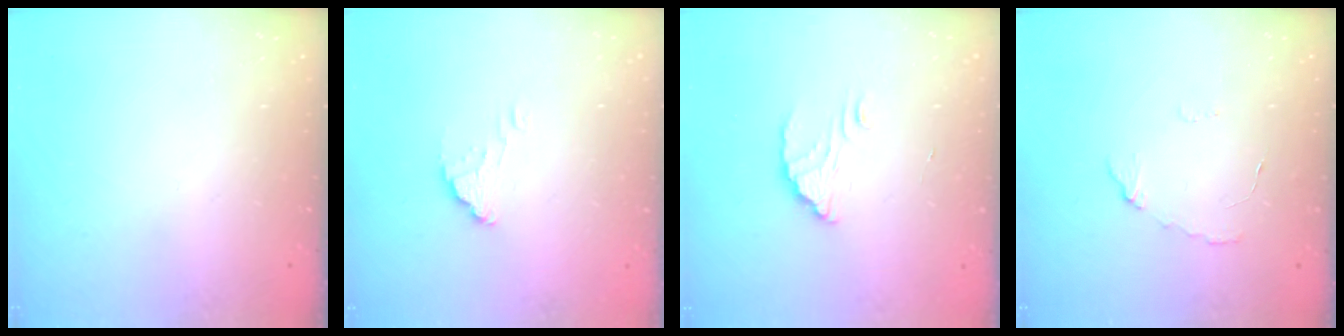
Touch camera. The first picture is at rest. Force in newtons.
{"total": 2.2, "press": 2.2, "slide": 0.0}
{"total": 2.3, "press": 2.3, "slide": 0.2}
{"total": 4.5, "press": 4.5, "slide": 0.4}